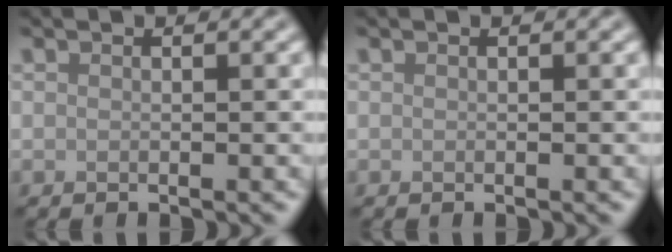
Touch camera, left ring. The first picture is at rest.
{"total": 0.0}